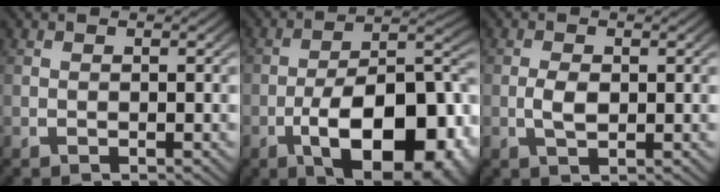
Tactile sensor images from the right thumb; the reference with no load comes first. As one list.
[{"total": 16.2, "force": [-3.9, 9.2, 12.7], "torque": [-0.220, -0.067, -0.028]}, {"total": 2.2, "force": [0.0, 1.3, 1.8], "torque": [-0.046, -0.010, 0.004]}]